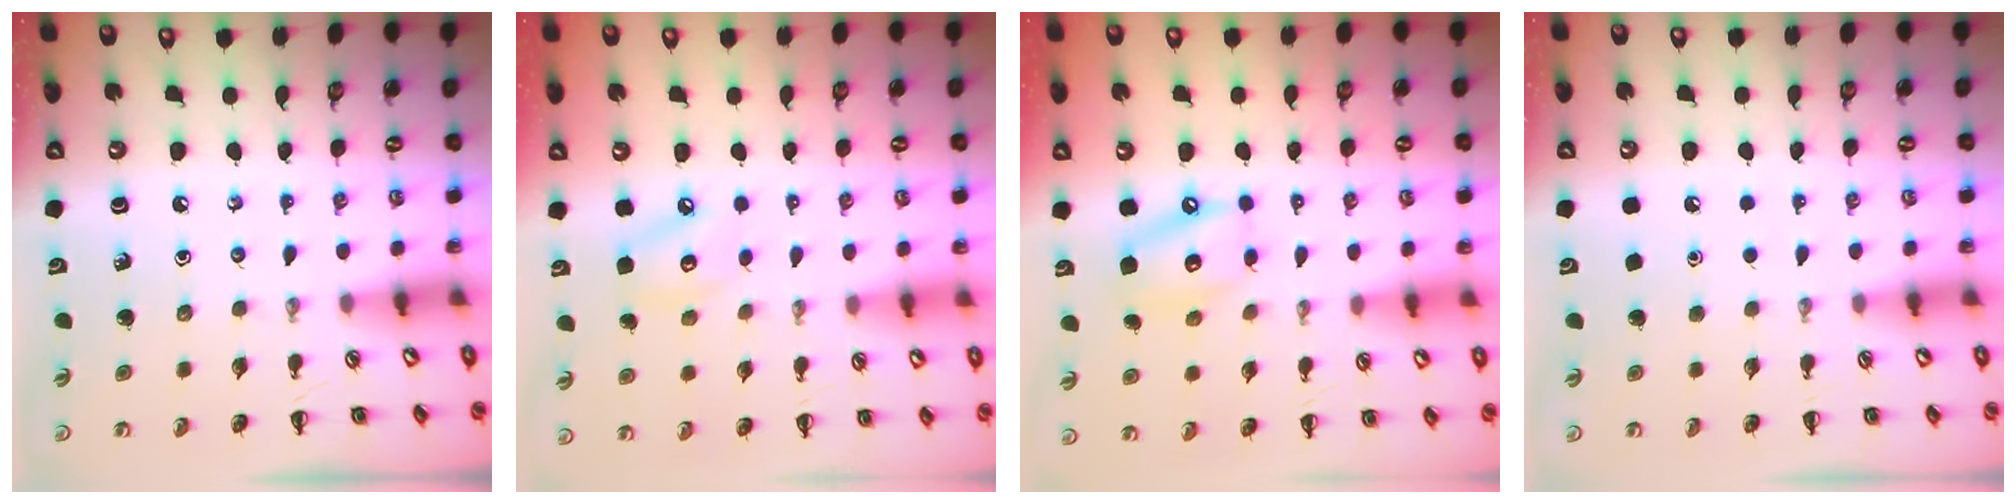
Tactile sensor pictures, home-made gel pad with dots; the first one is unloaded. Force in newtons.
{"total": 5.4, "press": 5.3, "slide": 0.8}
{"total": 11.0, "press": 10.8, "slide": 2.4}
{"total": 1.8, "press": 1.8, "slide": 0.1}